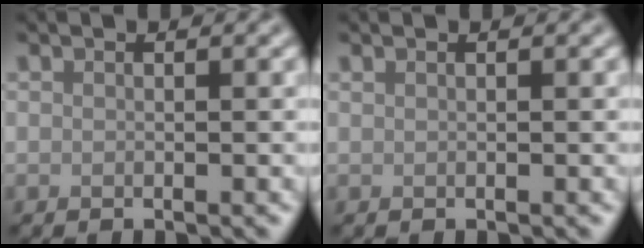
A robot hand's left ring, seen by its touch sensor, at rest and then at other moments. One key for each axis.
{"total": 0.0}